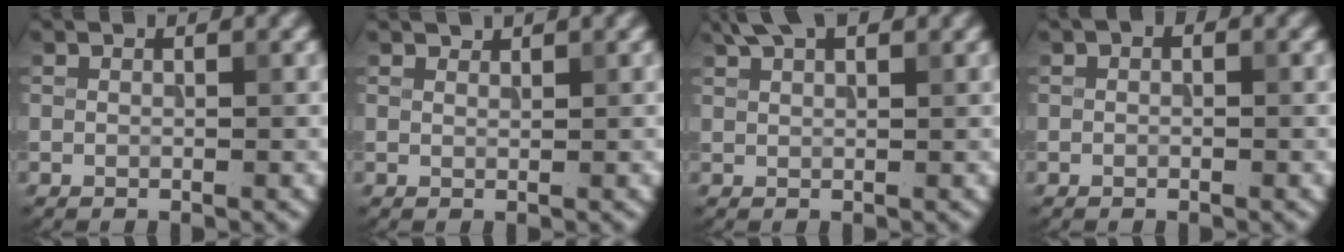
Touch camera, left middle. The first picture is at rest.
{"total": 1.0, "force": [1.0, 0.2, 0.1], "torque": [-0.004, -0.001, 0.016]}
{"total": 2.9, "force": [2.1, 0.9, 1.7], "torque": [-0.025, 0.007, 0.039]}
{"total": 0.7, "force": [0.1, 0.5, 0.5], "torque": [-0.006, -0.001, -0.004]}